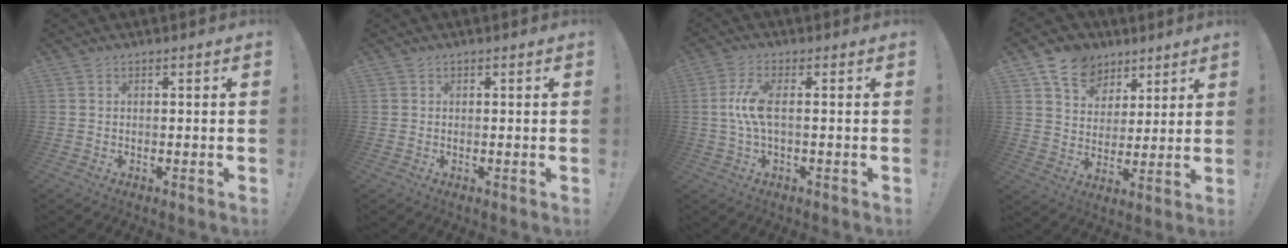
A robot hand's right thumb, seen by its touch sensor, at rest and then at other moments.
{"total": 0.7, "force": [0.3, 0.6, 0.0], "torque": [-0.010, 0.005, 0.007]}
{"total": 7.8, "force": [0.1, 2.1, 7.6], "torque": [-0.153, -0.004, -0.001]}
{"total": 11.3, "force": [6.7, 8.2, 3.8], "torque": [-0.053, -0.043, 0.130]}